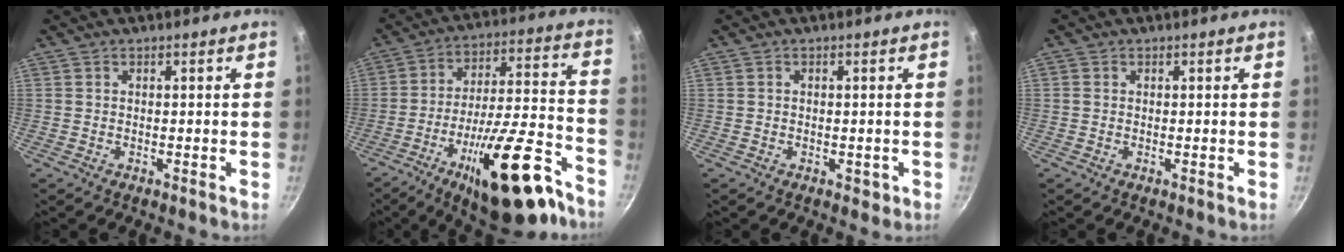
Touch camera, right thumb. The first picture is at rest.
{"total": 23.3, "force": [-13.4, 7.3, 17.5], "torque": [-0.234, 0.081, -0.204]}
{"total": 1.6, "force": [-0.4, 1.2, 0.9], "torque": [-0.010, 0.001, -0.004]}
{"total": 0.6, "force": [0.0, 0.5, 0.3], "torque": [-0.008, 0.003, -0.001]}